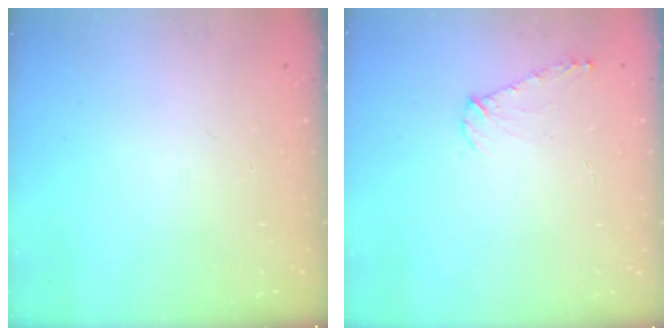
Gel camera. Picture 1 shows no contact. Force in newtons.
{"total": 7.1, "press": 7.1, "slide": 0.8}